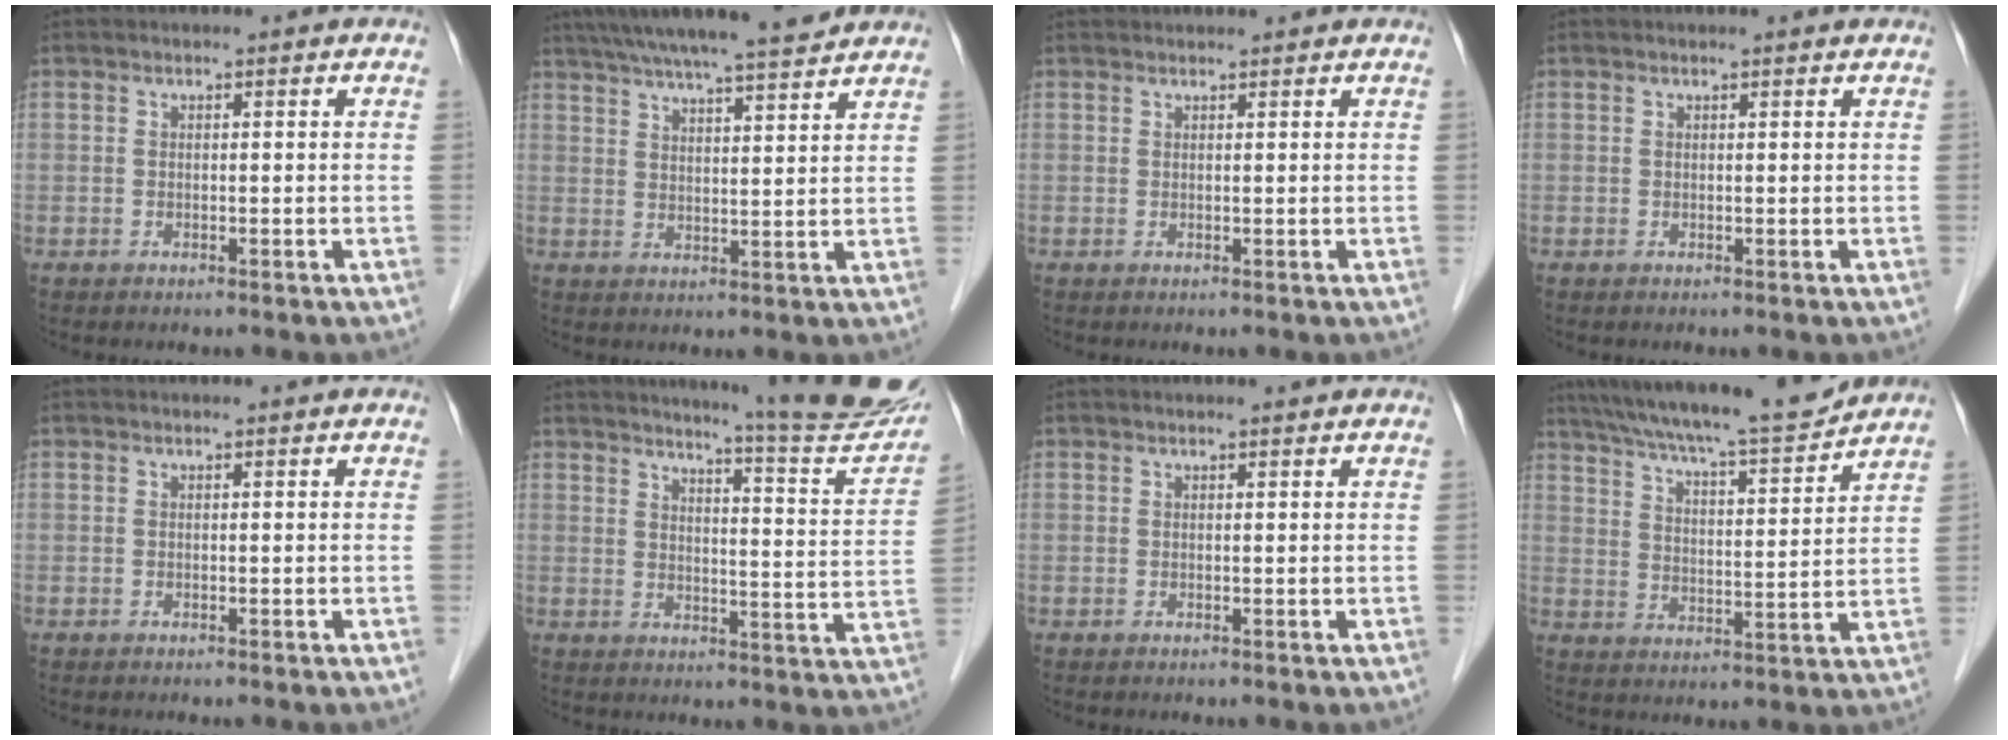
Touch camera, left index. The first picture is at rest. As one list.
[{"total": 15.4, "force": [13.8, 0.3, 6.9], "torque": [-0.118, 0.017, 0.202]}, {"total": 3.4, "force": [3.3, 0.3, 0.8], "torque": [-0.007, 0.031, 0.045]}, {"total": 0.9, "force": [0.8, 0.0, 0.2], "torque": [-0.011, 0.001, 0.008]}, {"total": 0.0}, {"total": 17.2, "force": [16.0, -0.6, 6.5], "torque": [-0.088, -0.095, 0.183]}, {"total": 0.7, "force": [0.7, -0.1, 0.2], "torque": [-0.008, 0.001, 0.011]}, {"total": 17.0, "force": [15.4, 0.4, 7.3], "torque": [-0.123, -0.002, 0.232]}]